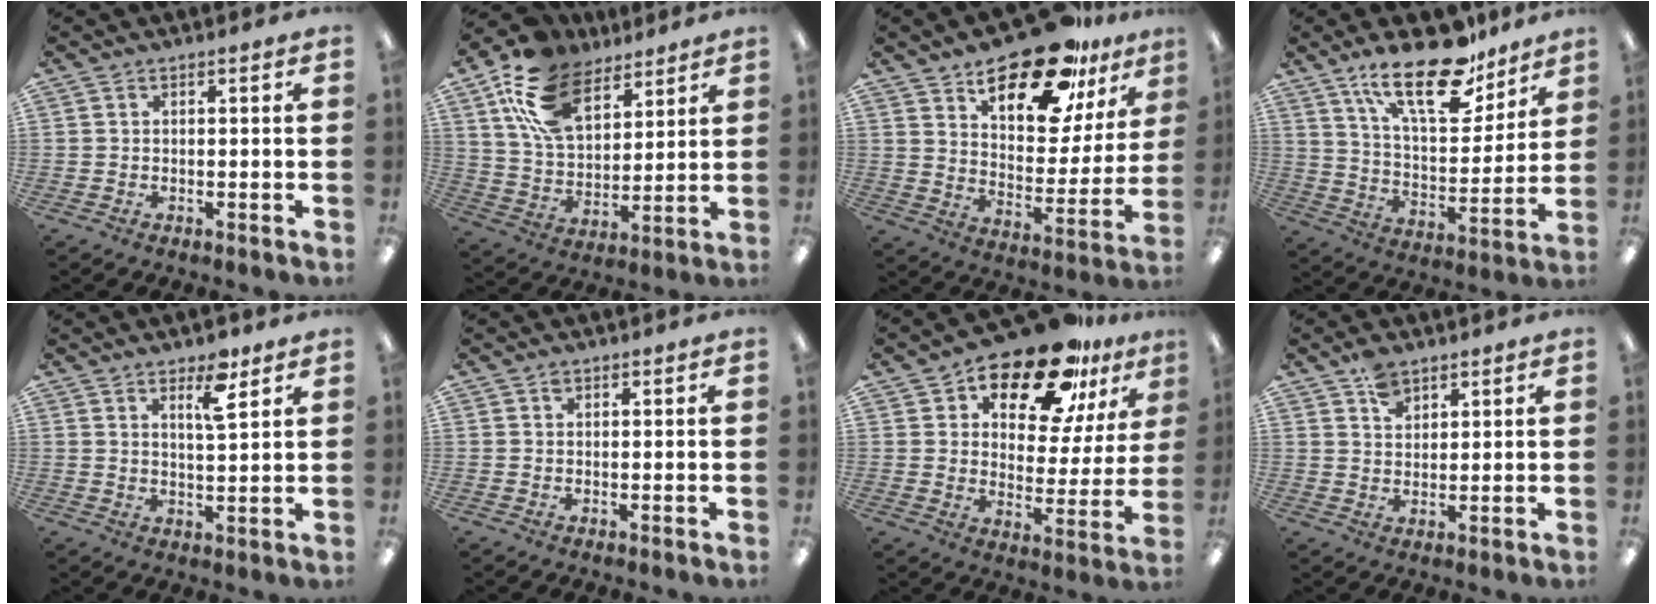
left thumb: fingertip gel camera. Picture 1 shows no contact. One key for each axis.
{"total": 17.4, "fx": 10.3, "fy": 10.4, "fz": 9.4, "tx": -0.178, "ty": -0.032, "tz": 0.194}
{"total": 22.5, "fx": 16.7, "fy": 8.9, "fz": 12.2, "tx": -0.186, "ty": -0.104, "tz": 0.281}
{"total": 21.1, "fx": 14.8, "fy": 8.3, "fz": 12.5, "tx": -0.203, "ty": -0.081, "tz": 0.250}
{"total": 7.1, "fx": 4.5, "fy": 2.2, "fz": 5.0, "tx": -0.073, "ty": -0.018, "tz": 0.070}
{"total": 1.0, "fx": 0.6, "fy": 0.6, "fz": 0.5, "tx": -0.011, "ty": 0.001, "tz": 0.012}
{"total": 18.6, "fx": 14.4, "fy": 7.5, "fz": 9.2, "tx": -0.145, "ty": -0.100, "tz": 0.244}
{"total": 4.7, "fx": 3.4, "fy": 2.7, "fz": 1.8, "tx": -0.028, "ty": -0.013, "tz": 0.063}